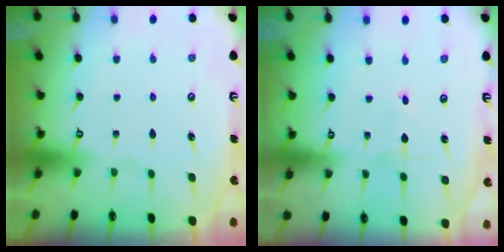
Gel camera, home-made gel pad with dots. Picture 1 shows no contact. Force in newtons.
{"total": 1.1, "press": 1.1, "slide": 0.1}